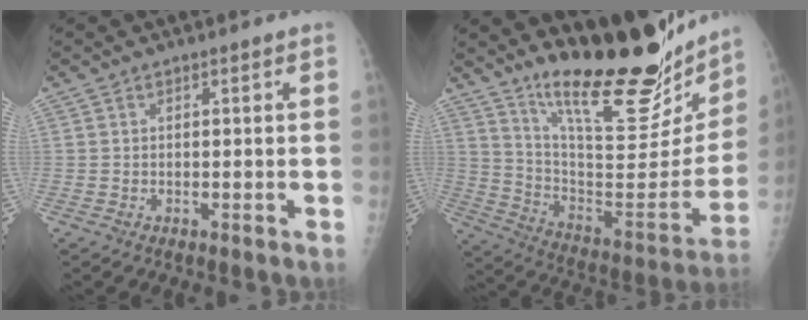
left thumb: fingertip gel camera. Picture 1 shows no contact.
{"total": 28.0, "force": [21.6, 6.9, 16.5], "torque": [-0.214, -0.130, 0.328]}